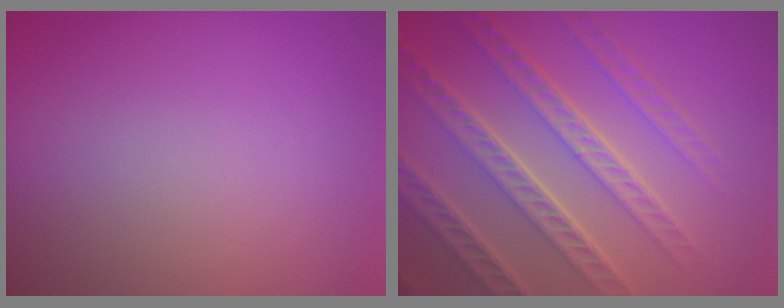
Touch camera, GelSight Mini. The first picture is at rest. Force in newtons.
{"total": 8.3, "press": 5.8, "slide": 5.9}